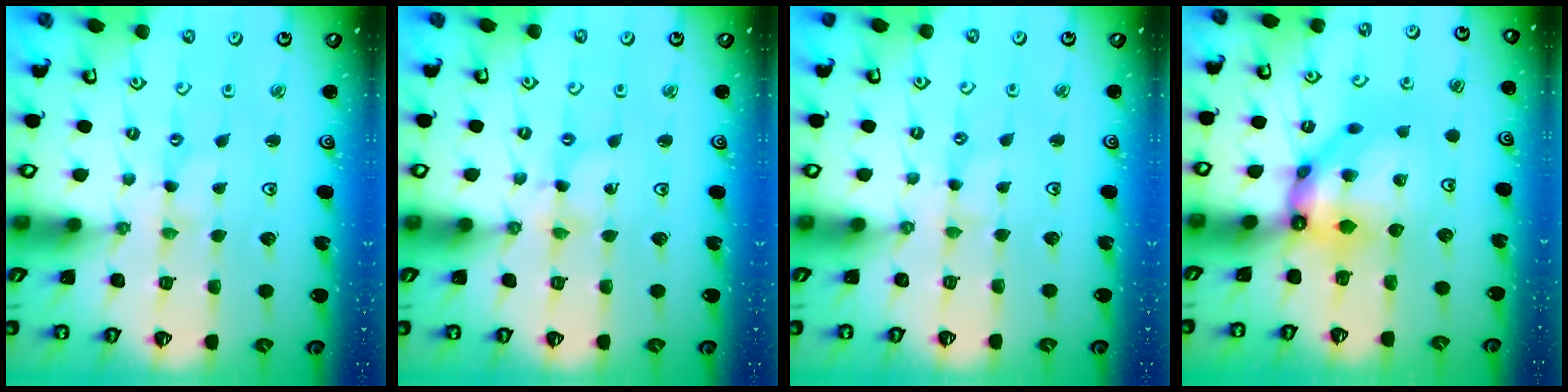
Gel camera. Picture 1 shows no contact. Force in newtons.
{"total": 2.0, "press": 2.0, "slide": 0.2}
{"total": 1.6, "press": 1.5, "slide": 0.4}
{"total": 10.4, "press": 10.4, "slide": 0.8}